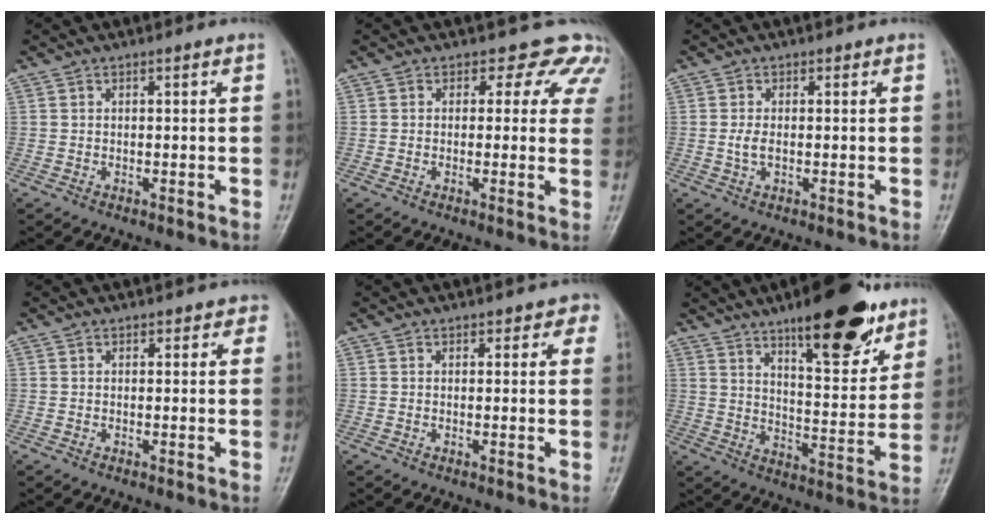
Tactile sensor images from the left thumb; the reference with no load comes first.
{"total": 7.4, "force": [5.4, 4.7, 2.0], "torque": [0.024, -0.016, 0.033]}
{"total": 2.1, "force": [-0.1, 1.2, 1.7], "torque": [-0.037, -0.003, -0.004]}
{"total": 1.6, "force": [0.9, 1.2, 0.6], "torque": [0.018, -0.001, 0.004]}
{"total": 2.5, "force": [1.5, 1.6, 1.2], "torque": [0.019, -0.002, 0.010]}
{"total": 18.4, "force": [12.0, 5.9, 12.7], "torque": [-0.141, -0.068, 0.185]}